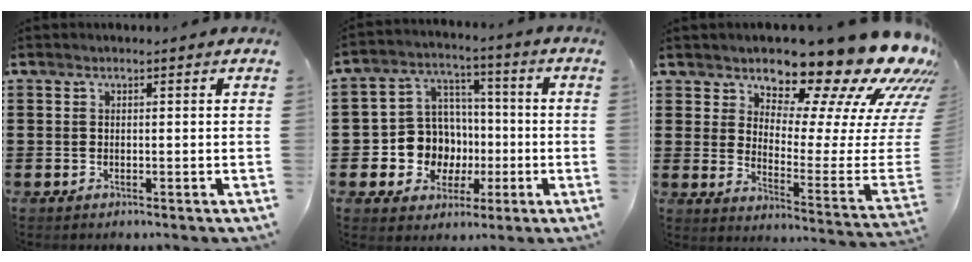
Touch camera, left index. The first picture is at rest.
{"total": 9.7, "force": [-0.9, 9.3, 2.7], "torque": [-0.103, 0.007, -0.007]}
{"total": 15.8, "force": [13.2, 3.4, 8.0], "torque": [-0.121, -0.116, 0.213]}